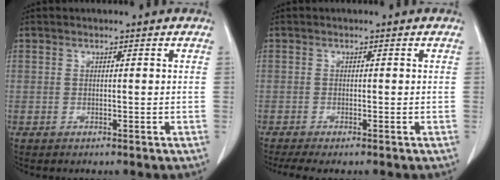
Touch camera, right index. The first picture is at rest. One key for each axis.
{"total": 3.3, "fx": -2.6, "fy": 0.5, "fz": 2.0, "tx": -0.036, "ty": -0.010, "tz": -0.043}